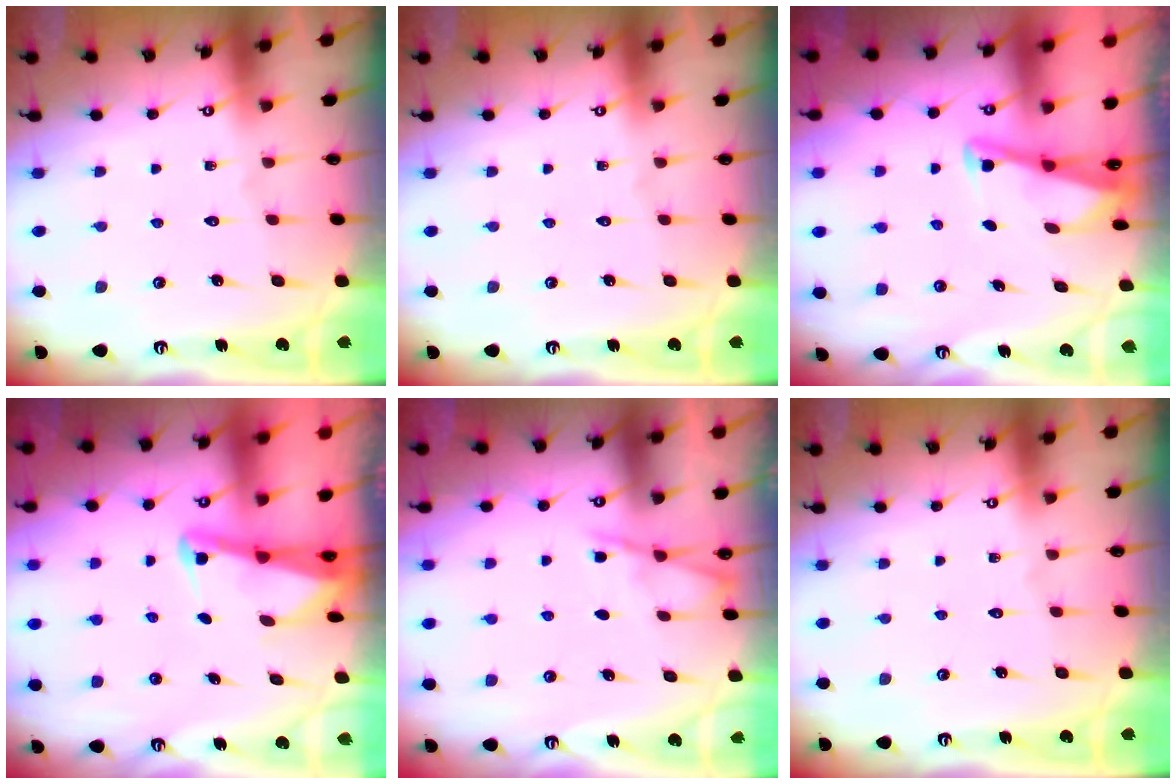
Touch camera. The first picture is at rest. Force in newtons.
{"total": 0.0}
{"total": 3.0, "press": 3.0, "slide": 0.3}
{"total": 2.5, "press": 2.5, "slide": 0.4}
{"total": 3.9, "press": 3.9, "slide": 0.5}
{"total": 0.0}